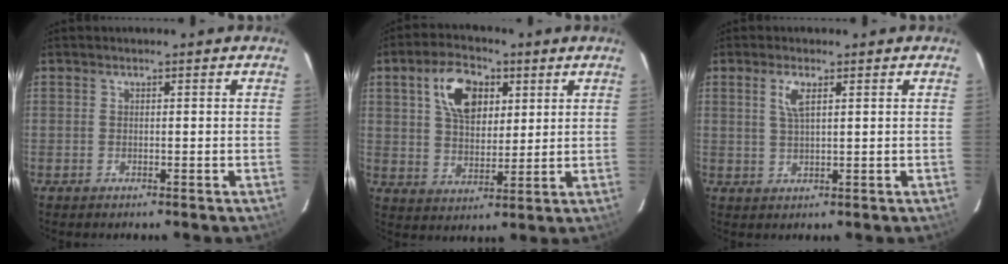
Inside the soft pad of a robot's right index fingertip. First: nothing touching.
{"total": 10.9, "force": [4.4, 6.5, 7.5], "torque": [-0.132, 0.023, 0.080]}
{"total": 3.2, "force": [1.4, 1.0, 2.8], "torque": [-0.056, 0.001, 0.028]}